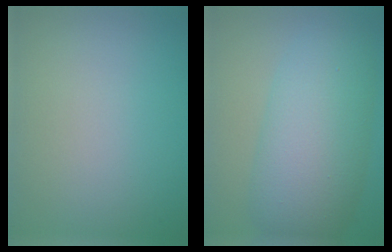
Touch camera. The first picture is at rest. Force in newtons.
{"total": 8.7, "press": 8.7, "slide": 0.5}